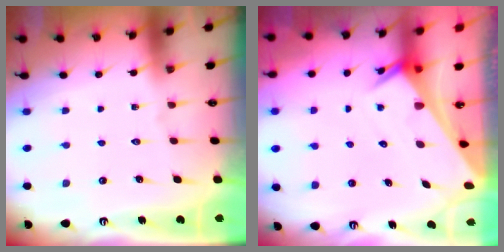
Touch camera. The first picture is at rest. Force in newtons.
{"total": 2.5, "press": 2.5, "slide": 0.2}